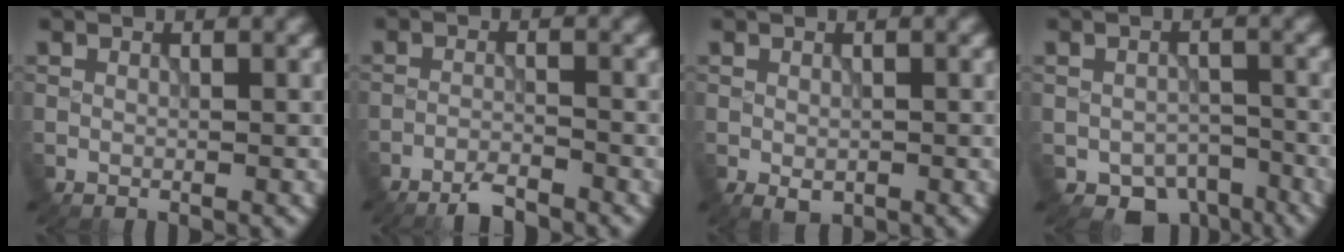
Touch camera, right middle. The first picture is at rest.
{"total": 2.7, "force": [-2.5, 0.1, 1.0], "torque": [-0.020, -0.005, -0.054]}
{"total": 1.1, "force": [-0.5, 0.7, 0.7], "torque": [-0.012, -0.009, -0.004]}
{"total": 4.4, "force": [-3.1, 2.7, 1.6], "torque": [-0.013, -0.018, -0.041]}